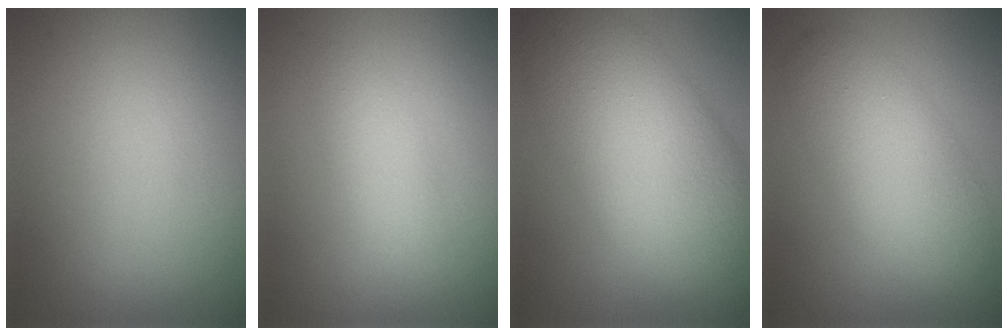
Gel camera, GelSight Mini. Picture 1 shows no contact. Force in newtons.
{"total": 2.1, "press": 2.1, "slide": 0.1}
{"total": 11.1, "press": 11.1, "slide": 0.2}
{"total": 5.9, "press": 5.9, "slide": 0.1}